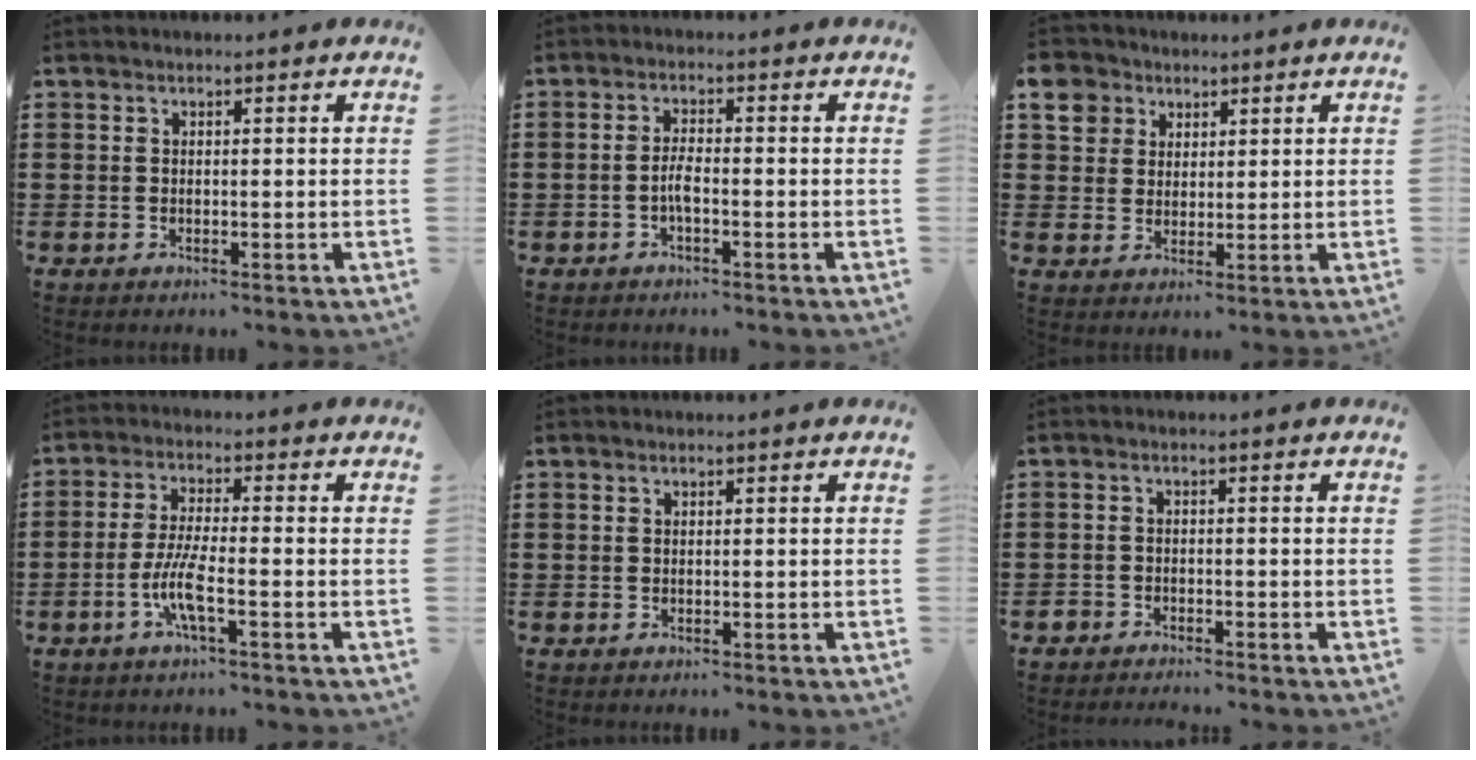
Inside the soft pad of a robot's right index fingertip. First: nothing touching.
{"total": 2.8, "force": [-1.1, 0.6, 2.5], "torque": [-0.061, -0.002, -0.026]}
{"total": 6.1, "force": [3.0, 5.2, 1.3], "torque": [-0.045, 0.016, 0.055]}
{"total": 6.3, "force": [-2.5, 1.1, 5.7], "torque": [-0.128, -0.013, -0.055]}
{"total": 0.0}
{"total": 2.1, "force": [-2.1, 0.3, -0.2], "torque": [-0.003, 0.001, -0.048]}